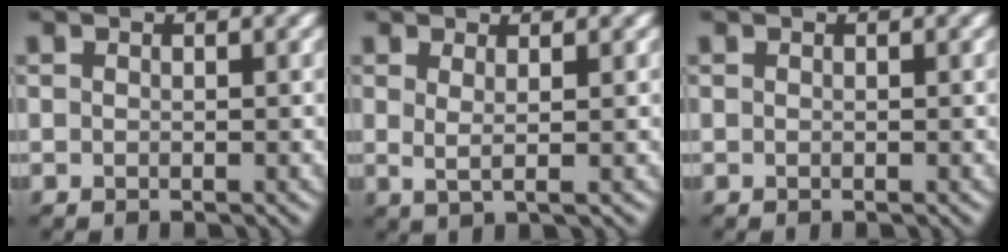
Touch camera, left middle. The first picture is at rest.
{"total": 1.4, "force": [0.5, 0.0, 1.3], "torque": [-0.025, -0.009, 0.010]}
{"total": 0.0}